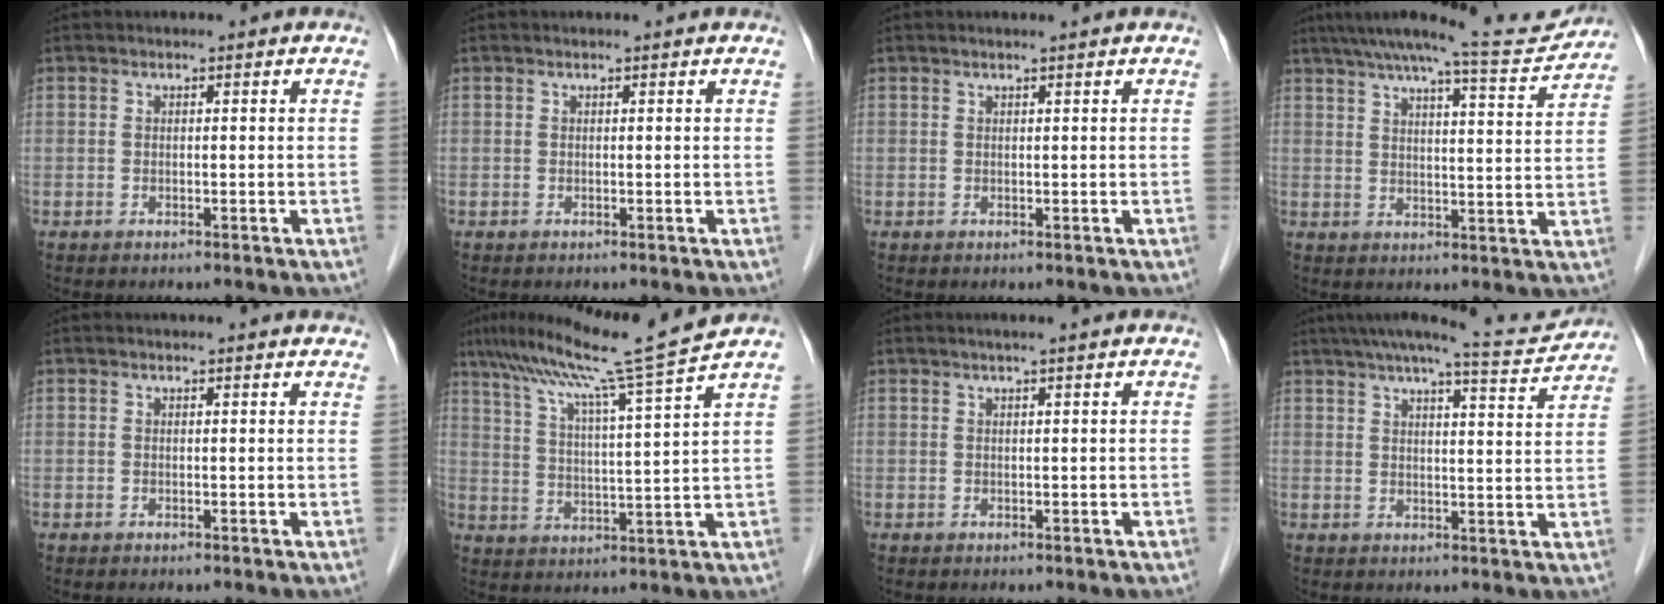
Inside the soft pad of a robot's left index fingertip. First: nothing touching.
{"total": 0.6, "force": [0.6, 0.0, 0.2], "torque": [-0.006, 0.002, 0.007]}
{"total": 1.0, "force": [0.9, -0.2, 0.5], "torque": [-0.011, 0.006, 0.019]}
{"total": 12.4, "force": [11.7, 0.0, 4.2], "torque": [-0.063, -0.006, 0.156]}
{"total": 2.8, "force": [2.7, 0.2, 0.7], "torque": [-0.014, 0.007, 0.020]}
{"total": 12.9, "force": [10.4, -3.2, 7.0], "torque": [-0.120, -0.009, 0.164]}
{"total": 1.8, "force": [1.4, -0.3, 1.2], "torque": [-0.017, 0.010, 0.025]}
{"total": 11.4, "force": [10.6, 0.2, 4.2], "torque": [-0.062, 0.003, 0.135]}